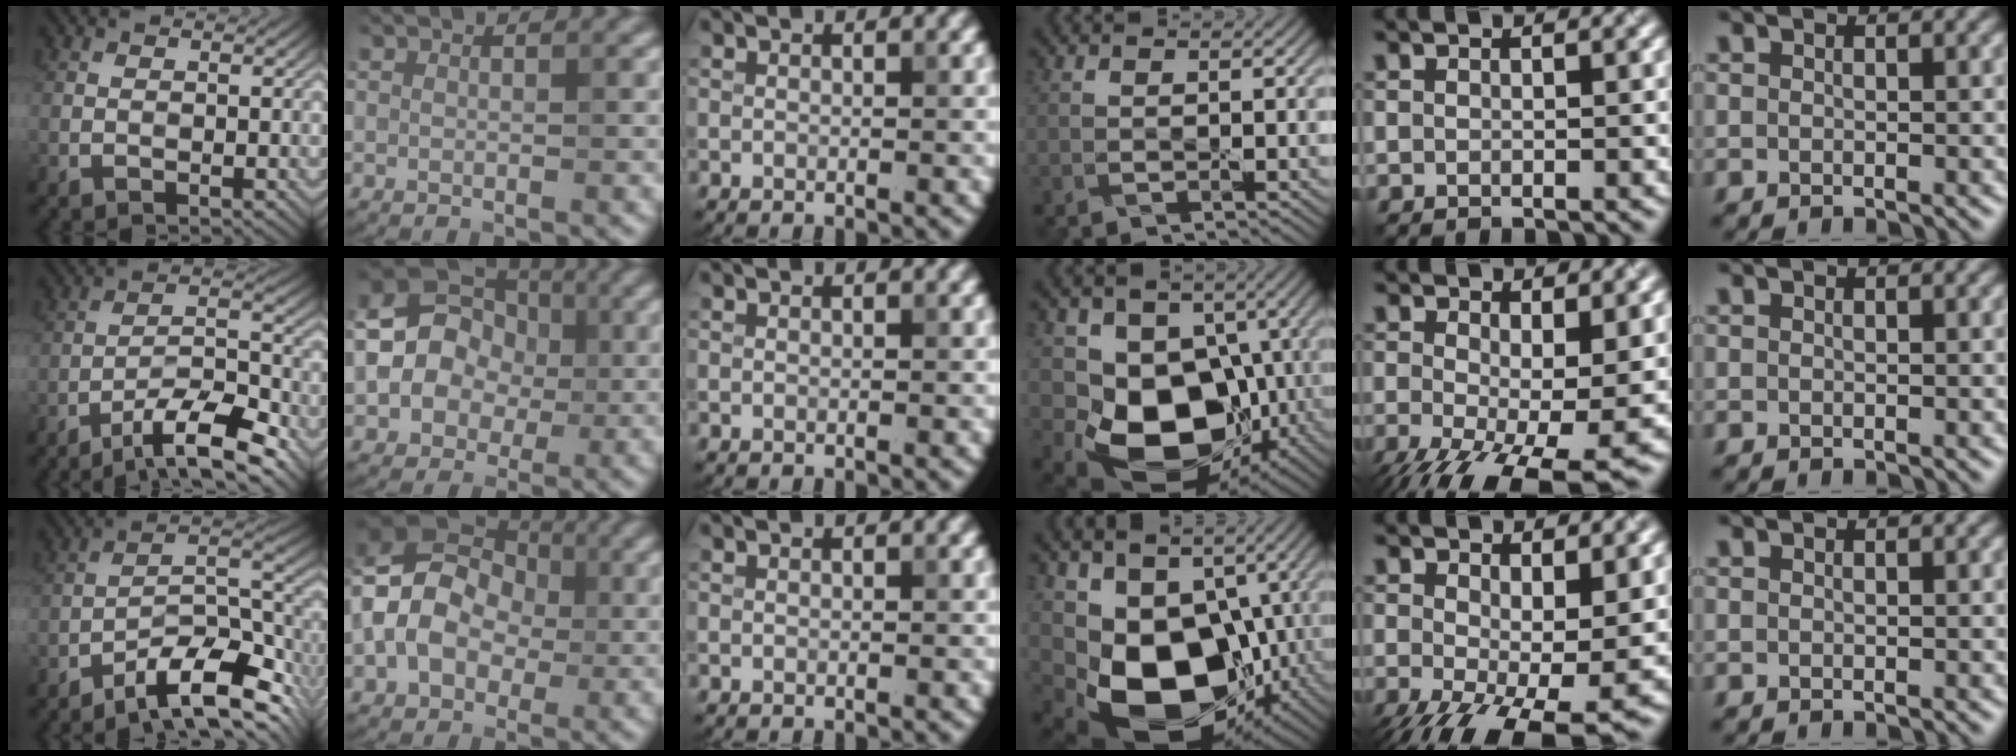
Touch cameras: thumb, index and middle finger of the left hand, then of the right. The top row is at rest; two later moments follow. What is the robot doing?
{"motion": "peel", "object": "postage stamp"}